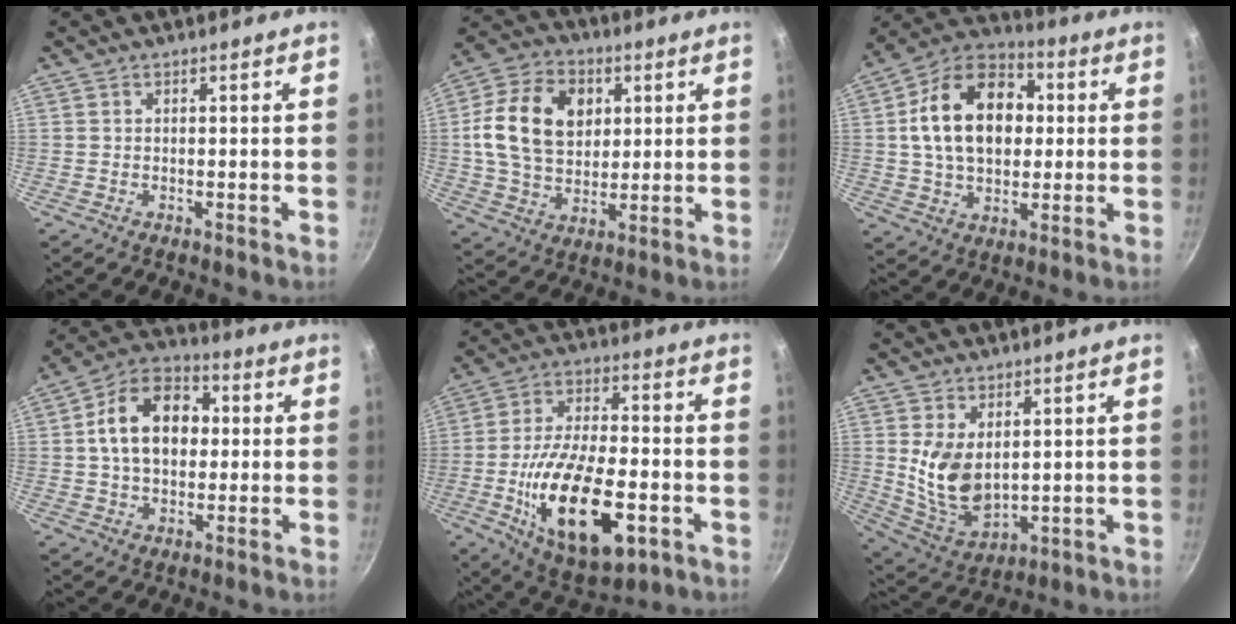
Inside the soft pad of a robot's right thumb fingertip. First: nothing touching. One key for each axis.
{"total": 16.9, "fx": 3.5, "fy": 12.4, "fz": 11.0, "tx": -0.179, "ty": 0.003, "tz": 0.055}
{"total": 19.2, "fx": 2.5, "fy": 13.4, "fz": 13.6, "tx": -0.194, "ty": 0.026, "tz": 0.029}
{"total": 14.6, "fx": 1.6, "fy": 10.3, "fz": 10.3, "tx": -0.135, "ty": 0.026, "tz": 0.010}
{"total": 22.3, "fx": -6.2, "fy": 10.6, "fz": 18.6, "tx": -0.314, "ty": 0.018, "tz": -0.096}
{"total": 11.3, "fx": 2.1, "fy": 7.0, "fz": 8.6, "tx": -0.149, "ty": -0.029, "tz": 0.060}